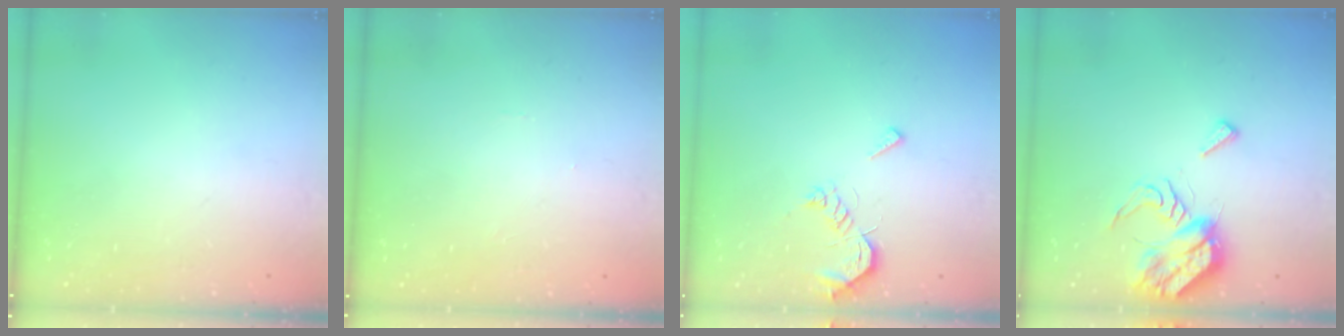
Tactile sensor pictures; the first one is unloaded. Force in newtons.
{"total": 0.0}
{"total": 8.0, "press": 8.0, "slide": 0.3}
{"total": 9.0, "press": 9.0, "slide": 0.8}